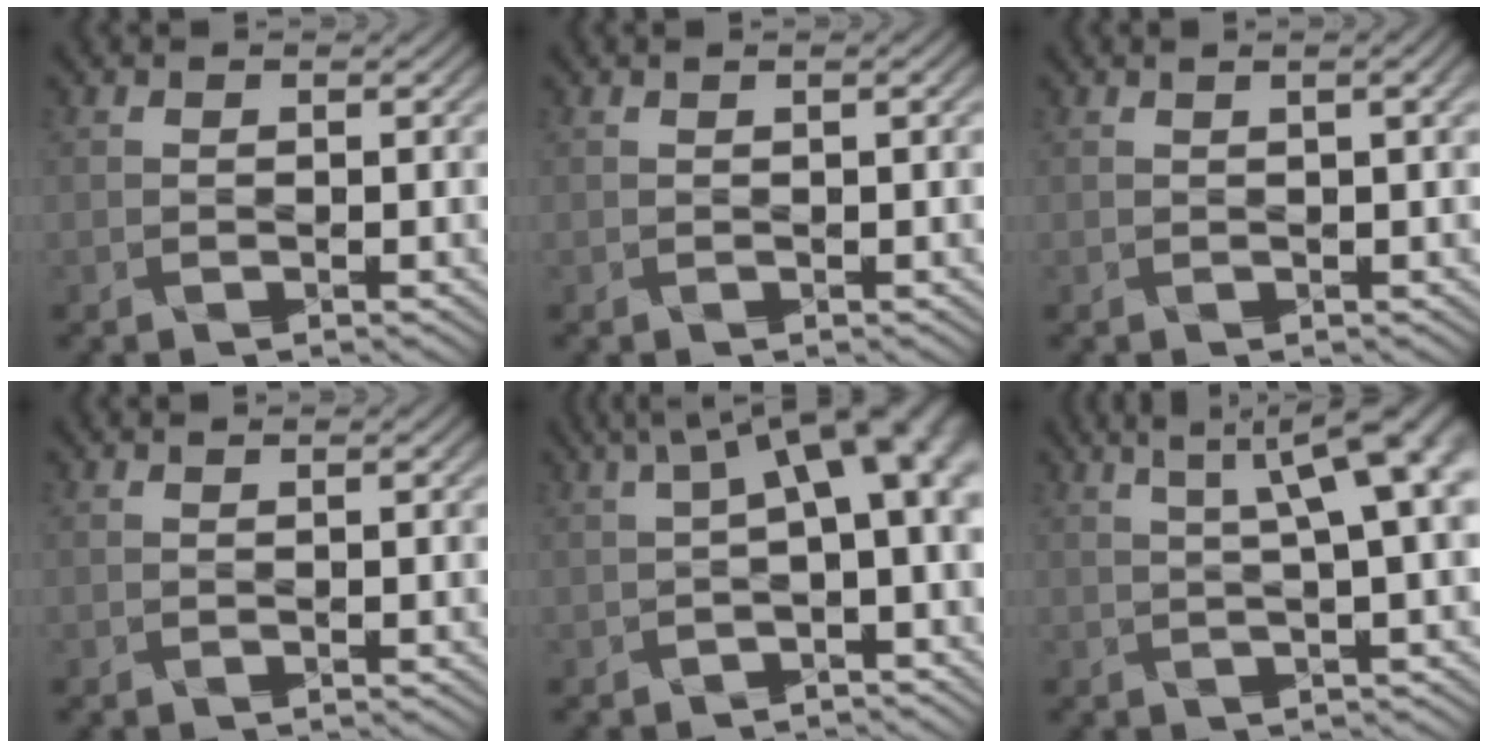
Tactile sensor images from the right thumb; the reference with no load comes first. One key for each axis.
{"total": 0.8, "fx": 0.1, "fy": 0.1, "fz": 0.8, "tx": -0.015, "ty": 0.005, "tz": 0.002}
{"total": 2.4, "fx": 0.7, "fy": 0.6, "fz": 2.2, "tx": -0.029, "ty": 0.006, "tz": 0.006}
{"total": 0.6, "fx": 0.2, "fy": 0.0, "fz": 0.5, "tx": -0.010, "ty": 0.004, "tz": 0.004}
{"total": 9.1, "fx": 1.5, "fy": 3.6, "fz": 8.3, "tx": -0.117, "ty": 0.016, "tz": 0.025}
{"total": 9.2, "fx": 3.0, "fy": 2.5, "fz": 8.4, "tx": -0.095, "ty": 0.037, "tz": 0.037}